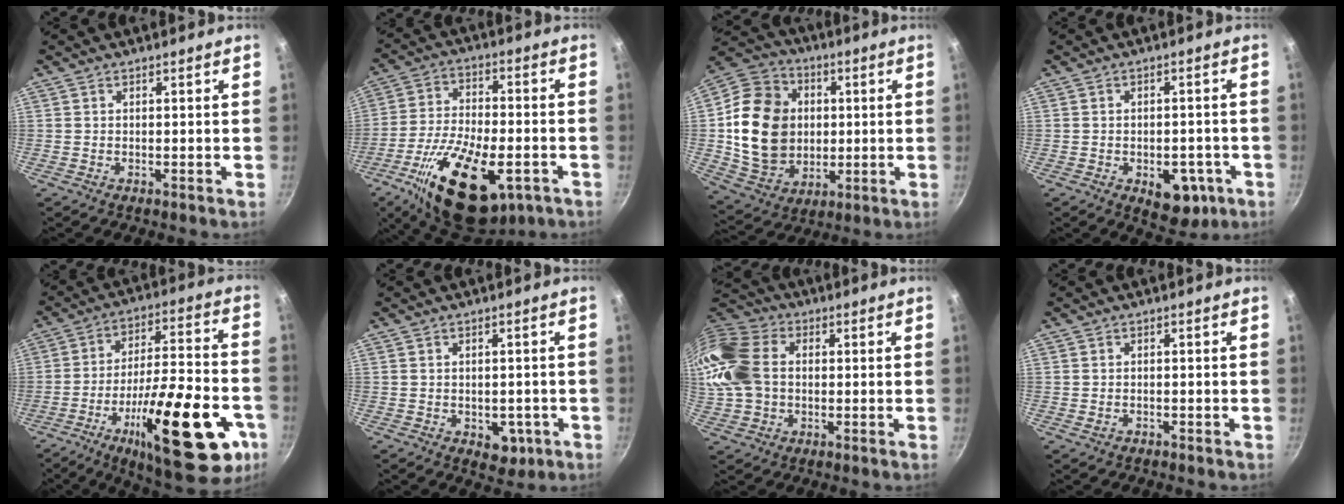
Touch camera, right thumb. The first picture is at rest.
{"total": 22.9, "force": [-9.6, 11.0, 17.7], "torque": [-0.291, 0.020, -0.151]}
{"total": 20.1, "force": [1.1, 16.5, 11.5], "torque": [-0.181, 0.011, 0.028]}
{"total": 9.0, "force": [-3.4, 5.4, 6.3], "torque": [-0.042, 0.011, -0.035]}
{"total": 28.8, "force": [-11.5, 9.8, 24.5], "torque": [-0.325, 0.038, -0.168]}
{"total": 5.1, "force": [-1.6, 3.6, 3.3], "torque": [-0.016, 0.009, -0.009]}
{"total": 17.1, "force": [1.3, 12.9, 11.1], "torque": [-0.239, 0.024, 0.015]}
{"total": 1.0, "force": [-0.6, 0.7, 0.5], "torque": [-0.012, 0.008, -0.008]}